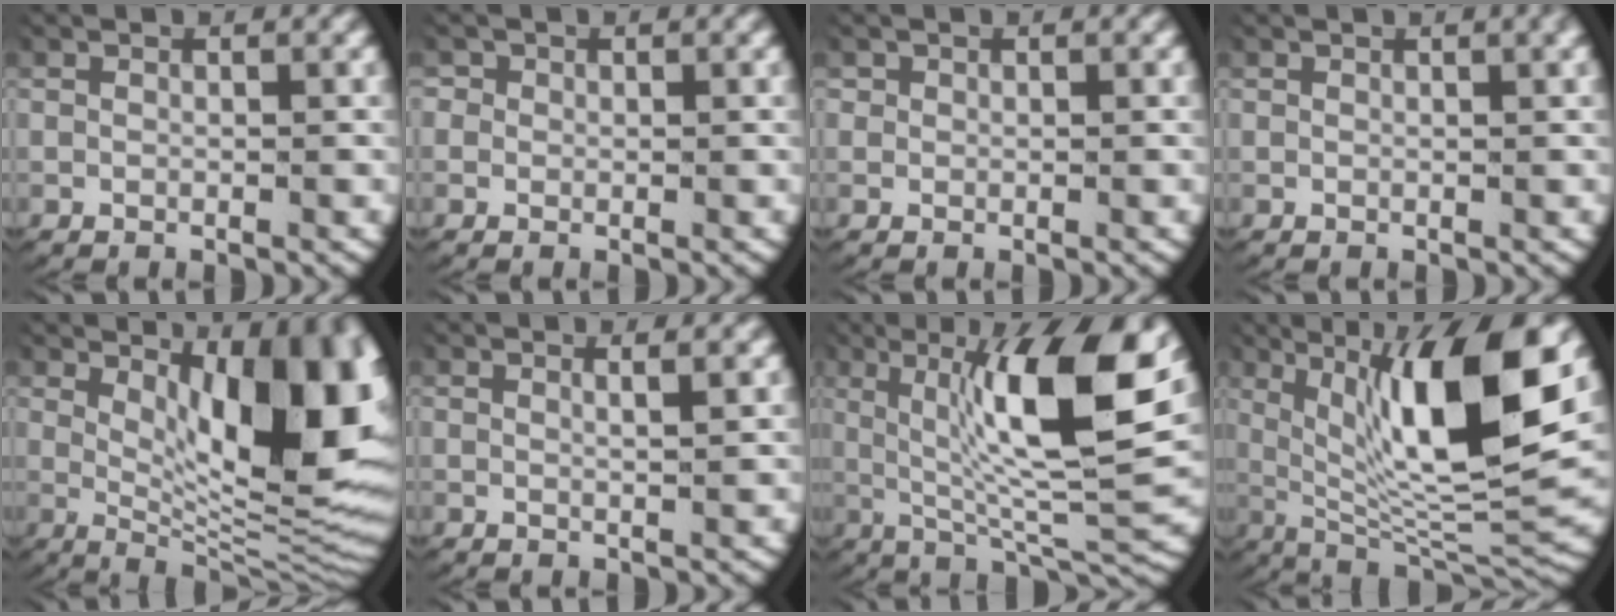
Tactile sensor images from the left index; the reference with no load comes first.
{"total": 1.8, "force": [0.4, 1.7, 0.4], "torque": [-0.012, 0.000, 0.001]}
{"total": 0.7, "force": [0.3, 0.6, 0.1], "torque": [-0.005, -0.005, 0.008]}
{"total": 1.6, "force": [0.9, 0.1, 1.3], "torque": [-0.010, 0.006, 0.013]}
{"total": 14.4, "force": [1.9, 6.2, 12.9], "torque": [-0.157, -0.027, 0.045]}
{"total": 1.3, "force": [0.7, -0.3, 1.0], "torque": [-0.022, -0.007, 0.017]}
{"total": 12.9, "force": [2.7, 3.7, 12.1], "torque": [-0.185, 0.008, 0.044]}
{"total": 14.2, "force": [2.5, 5.4, 12.9], "torque": [-0.205, -0.010, 0.049]}